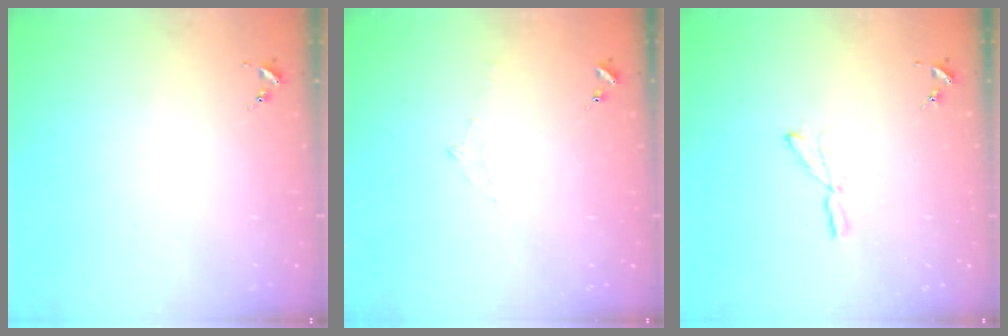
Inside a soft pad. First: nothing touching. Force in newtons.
{"total": 6.7, "press": 6.7, "slide": 0.7}
{"total": 3.9, "press": 3.8, "slide": 0.4}